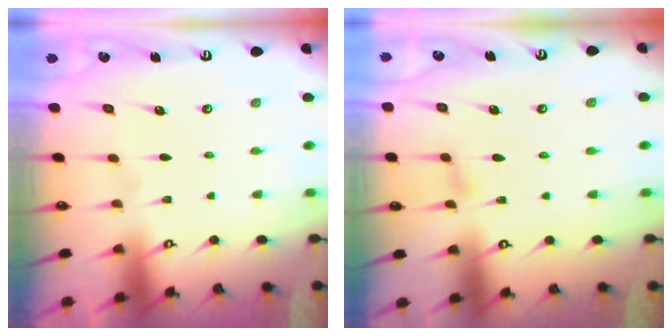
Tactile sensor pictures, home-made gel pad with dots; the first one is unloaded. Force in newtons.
{"total": 5.7, "press": 5.6, "slide": 0.6}